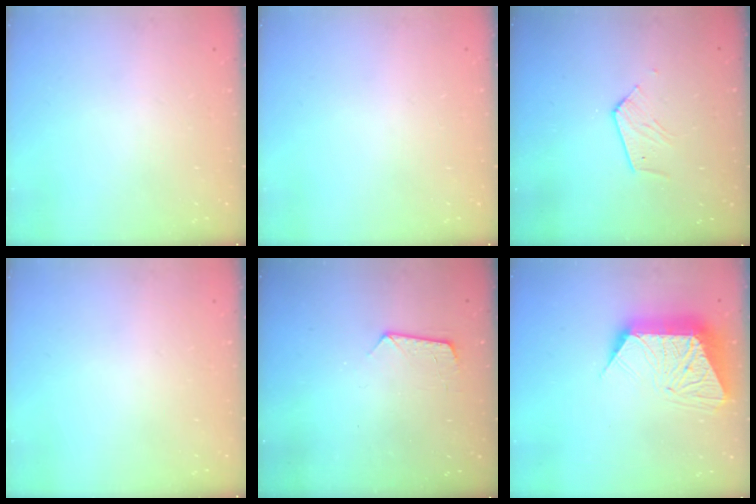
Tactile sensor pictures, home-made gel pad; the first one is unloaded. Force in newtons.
{"total": 0.0}
{"total": 5.3, "press": 5.3, "slide": 0.5}
{"total": 0.0}
{"total": 8.1, "press": 8.0, "slide": 0.7}
{"total": 14.4, "press": 14.4, "slide": 1.2}